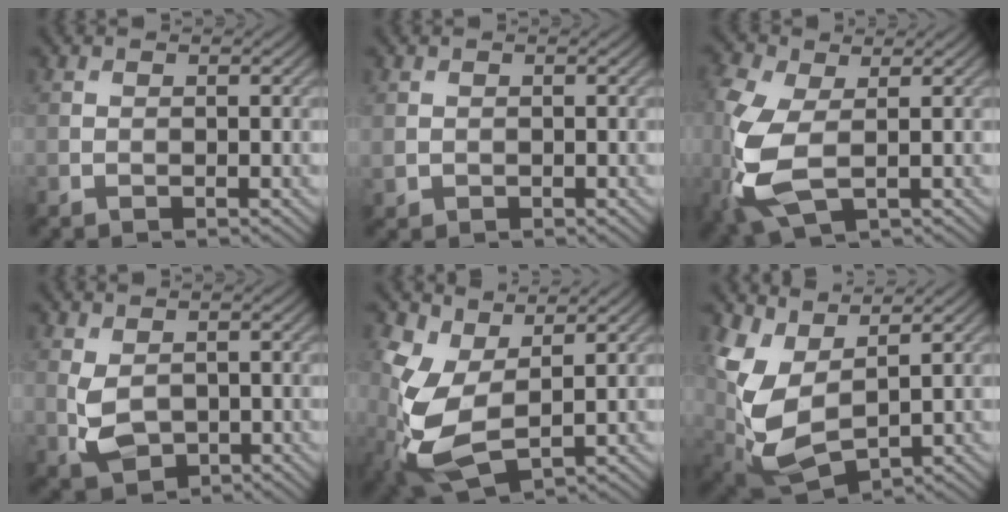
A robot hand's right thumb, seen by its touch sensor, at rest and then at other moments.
{"total": 0.9, "force": [0.3, 0.8, 0.3], "torque": [-0.010, -0.006, 0.008]}
{"total": 10.6, "force": [-1.3, 6.0, 8.6], "torque": [-0.264, -0.014, -0.025]}
{"total": 4.4, "force": [-0.3, 3.1, 3.2], "torque": [-0.076, -0.013, 0.000]}
{"total": 10.0, "force": [0.8, 5.7, 8.2], "torque": [-0.223, -0.007, 0.011]}
{"total": 8.6, "force": [2.1, 5.2, 6.5], "torque": [-0.166, -0.014, 0.044]}